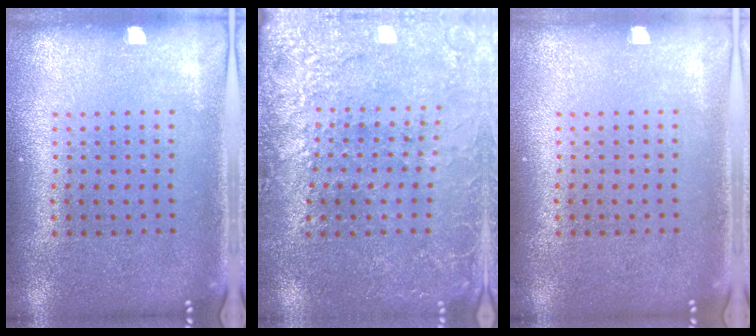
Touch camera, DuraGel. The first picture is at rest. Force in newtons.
{"total": 2.8, "press": 2.8, "slide": 0.1}
{"total": 0.0}